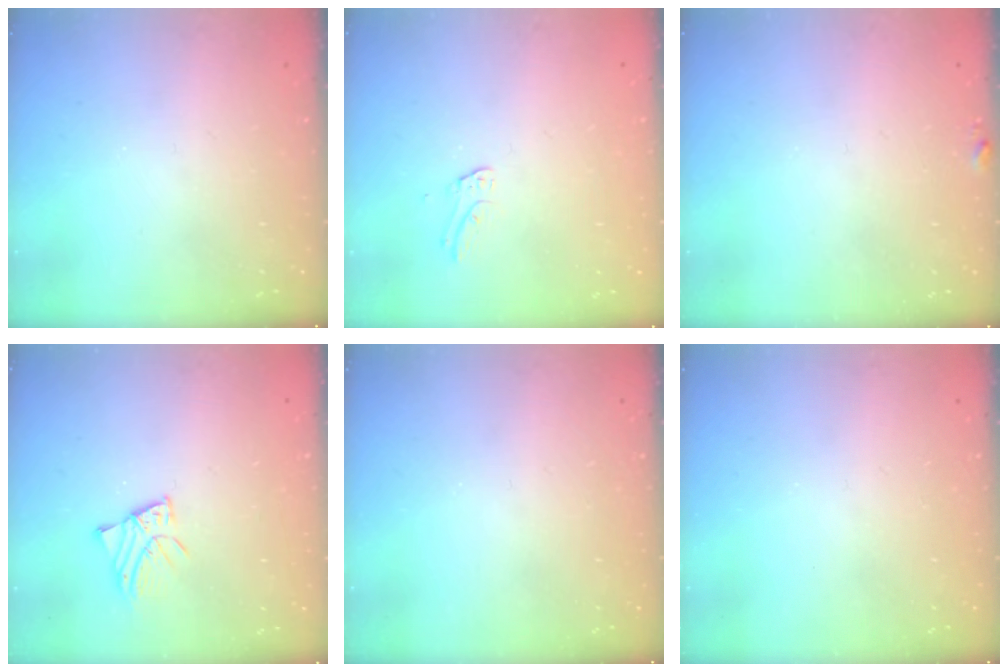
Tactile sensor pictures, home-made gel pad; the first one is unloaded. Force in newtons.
{"total": 3.3, "press": 3.3, "slide": 0.3}
{"total": 4.7, "press": 4.6, "slide": 0.6}
{"total": 3.2, "press": 3.2, "slide": 0.1}
{"total": 0.0}
{"total": 0.0}